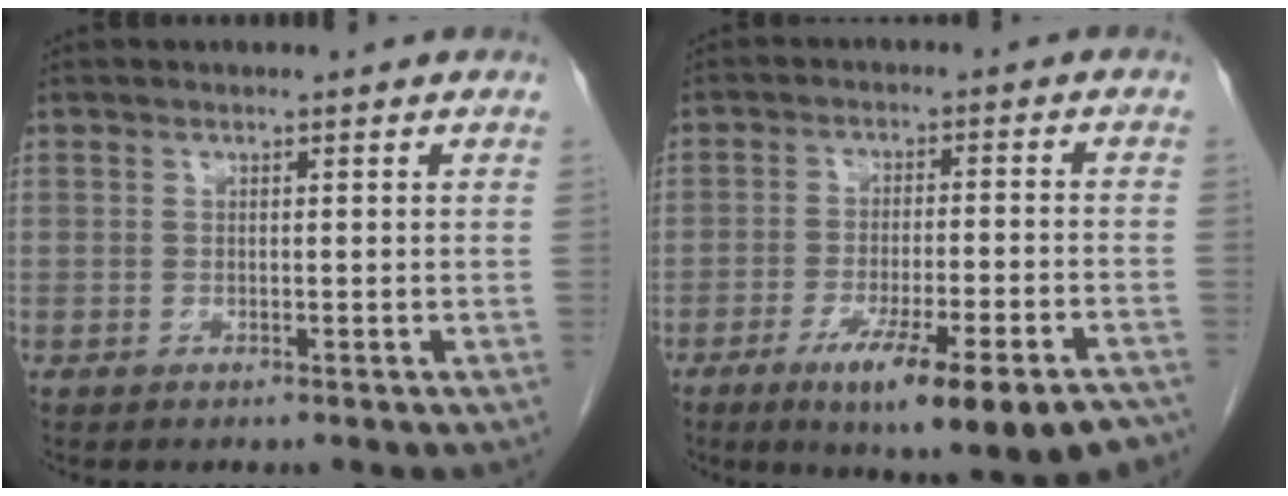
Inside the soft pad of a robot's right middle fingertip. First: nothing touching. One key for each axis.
{"total": 17.0, "fx": -11.7, "fy": 2.4, "fz": 12.1, "tx": -0.125, "ty": -0.015, "tz": -0.171}